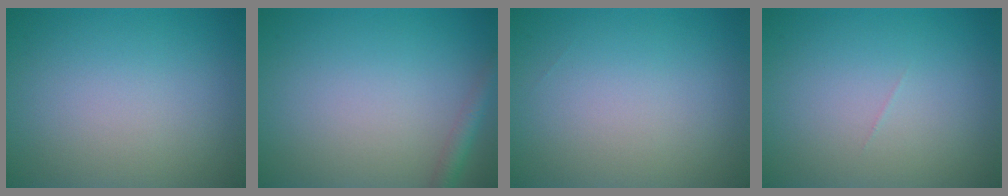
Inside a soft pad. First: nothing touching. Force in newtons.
{"total": 1.7, "press": 1.7, "slide": 0.1}
{"total": 0.0}
{"total": 0.0}